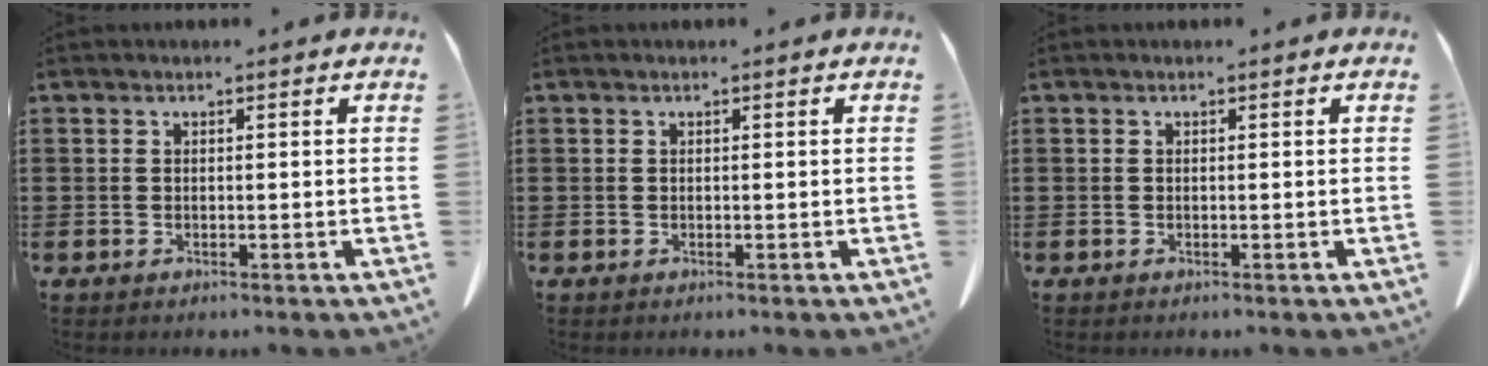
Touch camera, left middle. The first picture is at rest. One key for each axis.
{"total": 0.0}
{"total": 0.0}